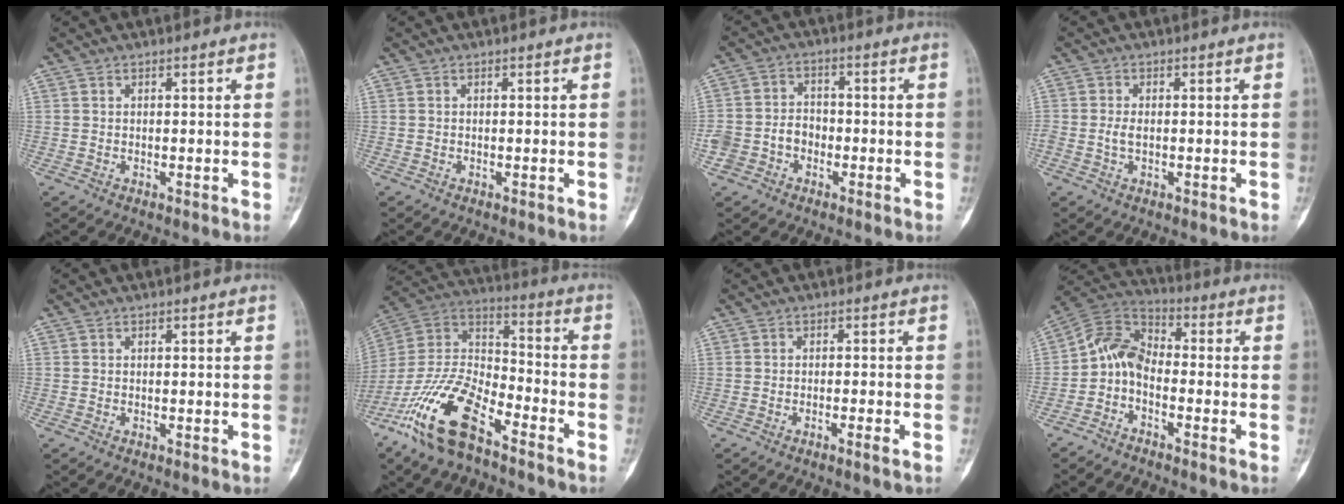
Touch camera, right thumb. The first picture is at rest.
{"total": 0.0}
{"total": 7.2, "force": [-2.4, 5.9, 3.2], "torque": [-0.050, 0.033, -0.043]}
{"total": 2.1, "force": [-0.2, 1.2, 1.6], "torque": [-0.035, 0.002, -0.003]}
{"total": 0.0}
{"total": 18.9, "force": [-11.8, 7.3, 12.8], "torque": [-0.255, 0.064, -0.225]}
{"total": 1.7, "force": [-1.0, -0.2, 1.4], "torque": [-0.032, 0.002, -0.020]}
{"total": 7.8, "force": [-2.4, 5.1, 5.4], "torque": [-0.094, 0.050, -0.066]}